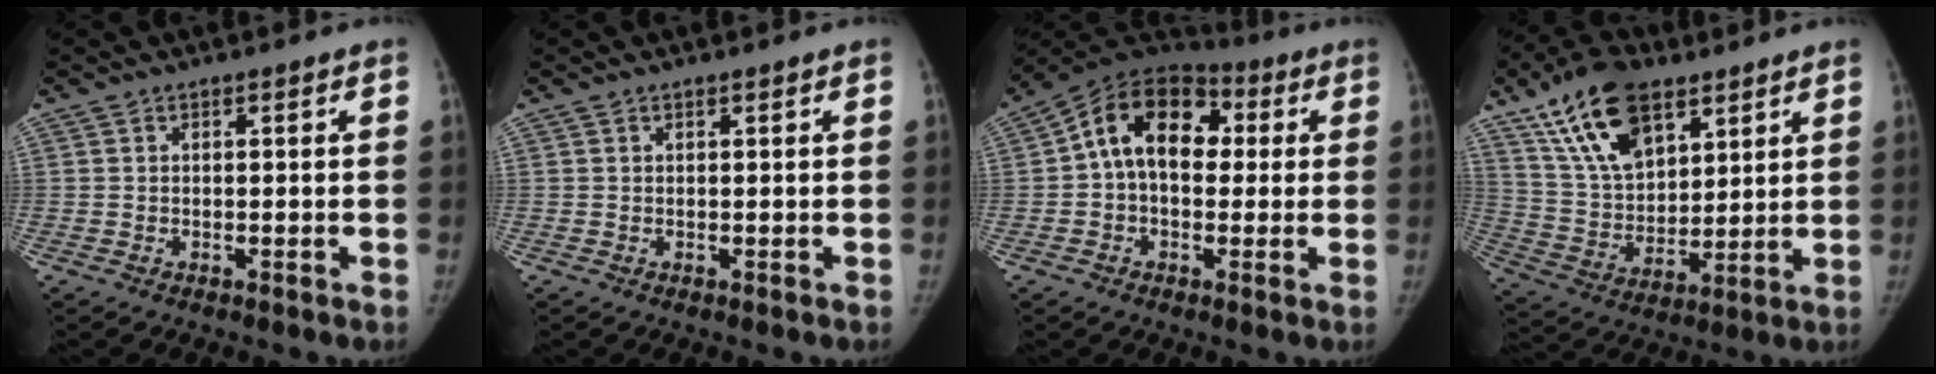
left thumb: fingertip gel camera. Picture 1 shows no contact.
{"total": 0.0}
{"total": 14.7, "force": [1.9, 10.2, 10.4], "torque": [-0.140, 0.039, 0.018]}
{"total": 17.5, "force": [10.1, 9.3, 10.8], "torque": [-0.163, -0.032, 0.192]}